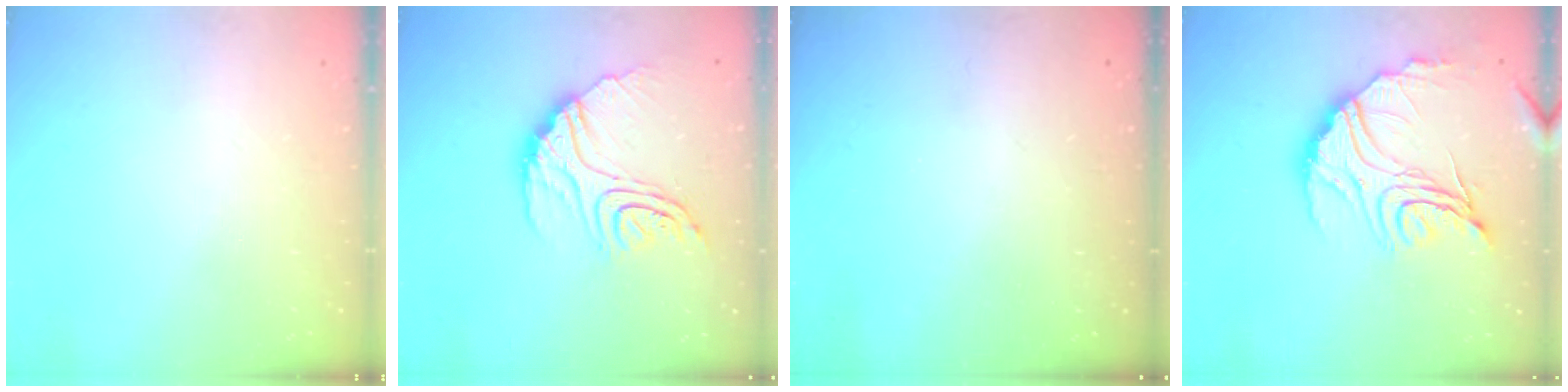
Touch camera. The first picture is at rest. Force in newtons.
{"total": 17.0, "press": 17.0, "slide": 1.5}
{"total": 3.3, "press": 3.3, "slide": 0.1}
{"total": 20.5, "press": 20.5, "slide": 1.3}